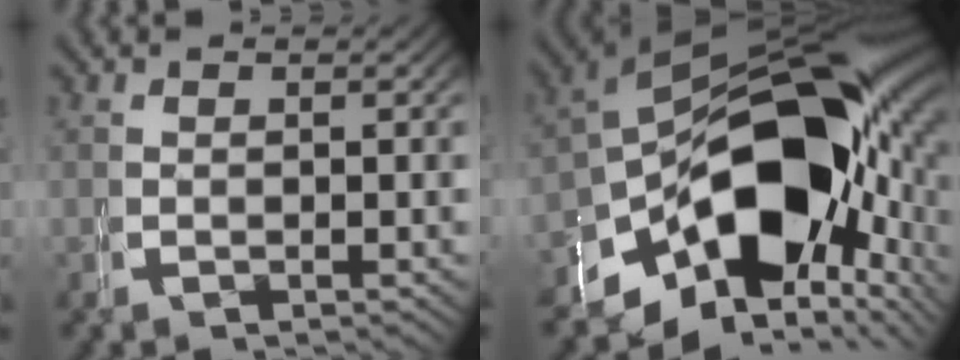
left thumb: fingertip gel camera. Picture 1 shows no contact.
{"total": 23.4, "force": [-1.1, 14.7, 18.2], "torque": [-0.275, -0.036, -0.016]}